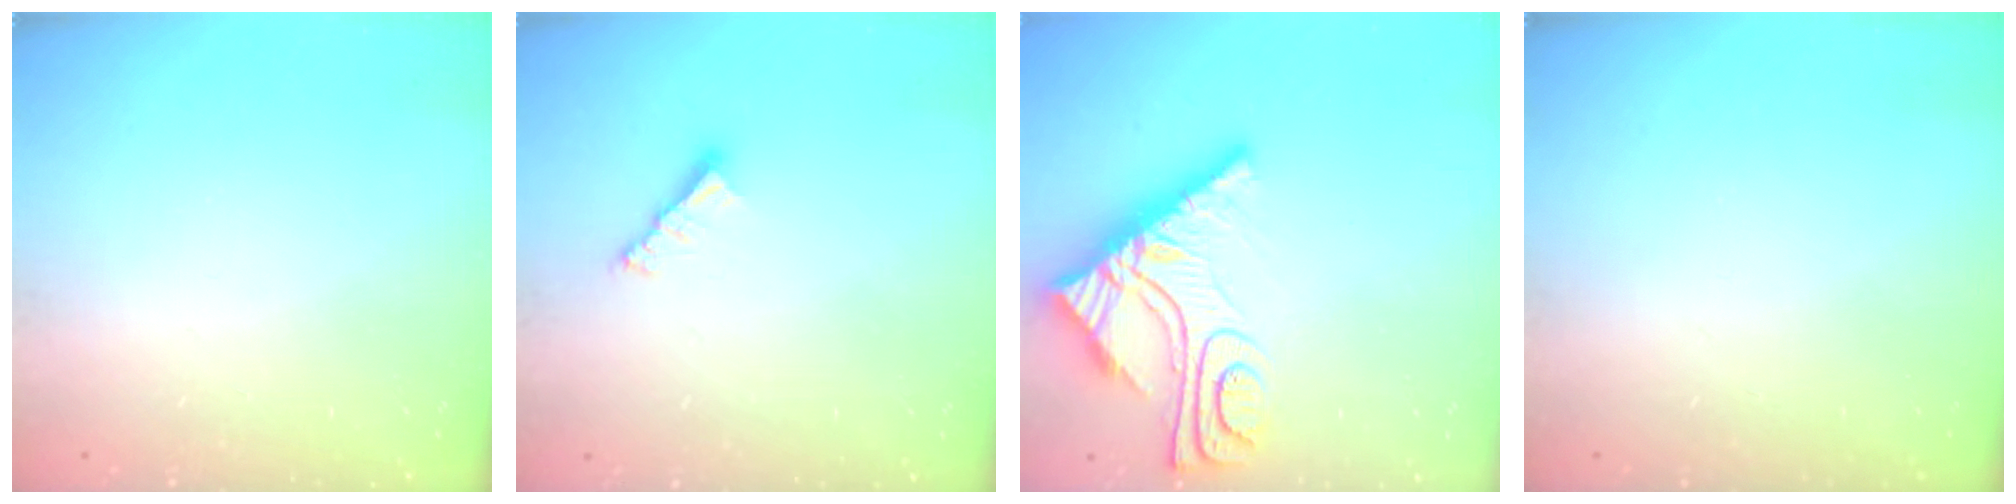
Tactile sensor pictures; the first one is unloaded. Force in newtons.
{"total": 3.4, "press": 3.4, "slide": 0.2}
{"total": 13.2, "press": 13.1, "slide": 1.5}
{"total": 0.0}